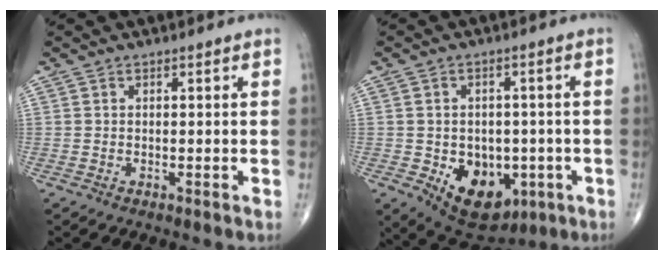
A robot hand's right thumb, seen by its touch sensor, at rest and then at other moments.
{"total": 12.9, "force": [-4.0, 8.9, 8.5], "torque": [-0.088, 0.007, -0.040]}